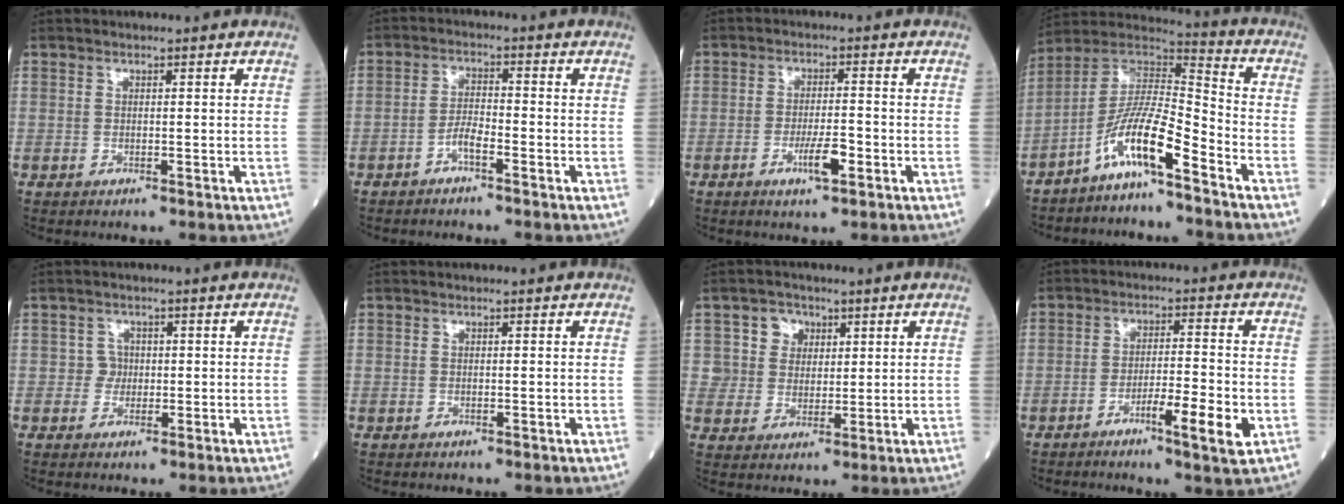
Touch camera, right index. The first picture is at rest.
{"total": 3.0, "force": [-1.9, 0.6, 2.3], "torque": [-0.041, 0.008, -0.037]}
{"total": 4.8, "force": [-2.1, 0.8, 4.3], "torque": [-0.079, -0.002, -0.037]}
{"total": 11.1, "force": [-6.7, 1.2, 8.8], "torque": [-0.170, 0.015, -0.132]}
{"total": 1.7, "force": [0.0, 1.7, 0.1], "torque": [0.007, 0.006, -0.004]}
{"total": 0.0}
{"total": 5.3, "force": [2.2, 4.8, 0.6], "torque": [-0.006, 0.010, 0.042]}
{"total": 7.0, "force": [-3.0, 0.3, 6.3], "torque": [-0.106, -0.003, -0.050]}